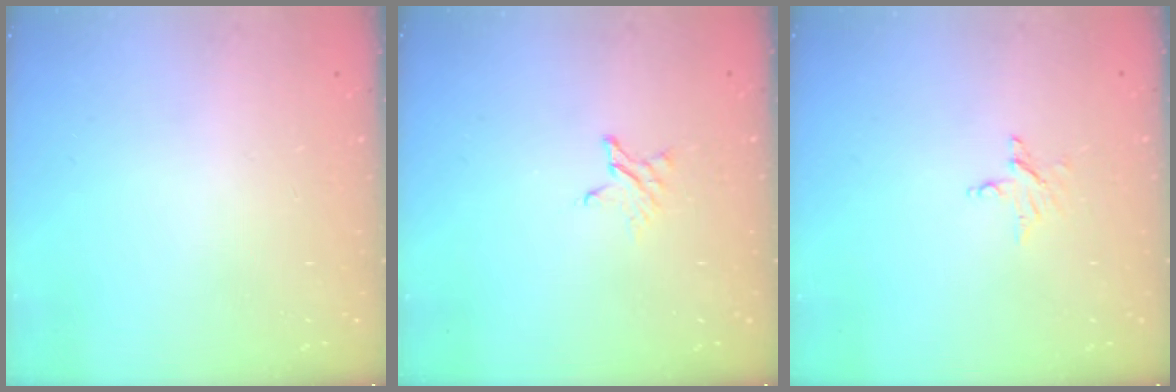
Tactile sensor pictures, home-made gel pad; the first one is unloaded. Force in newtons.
{"total": 2.3, "press": 2.3, "slide": 0.2}
{"total": 3.2, "press": 3.2, "slide": 0.3}